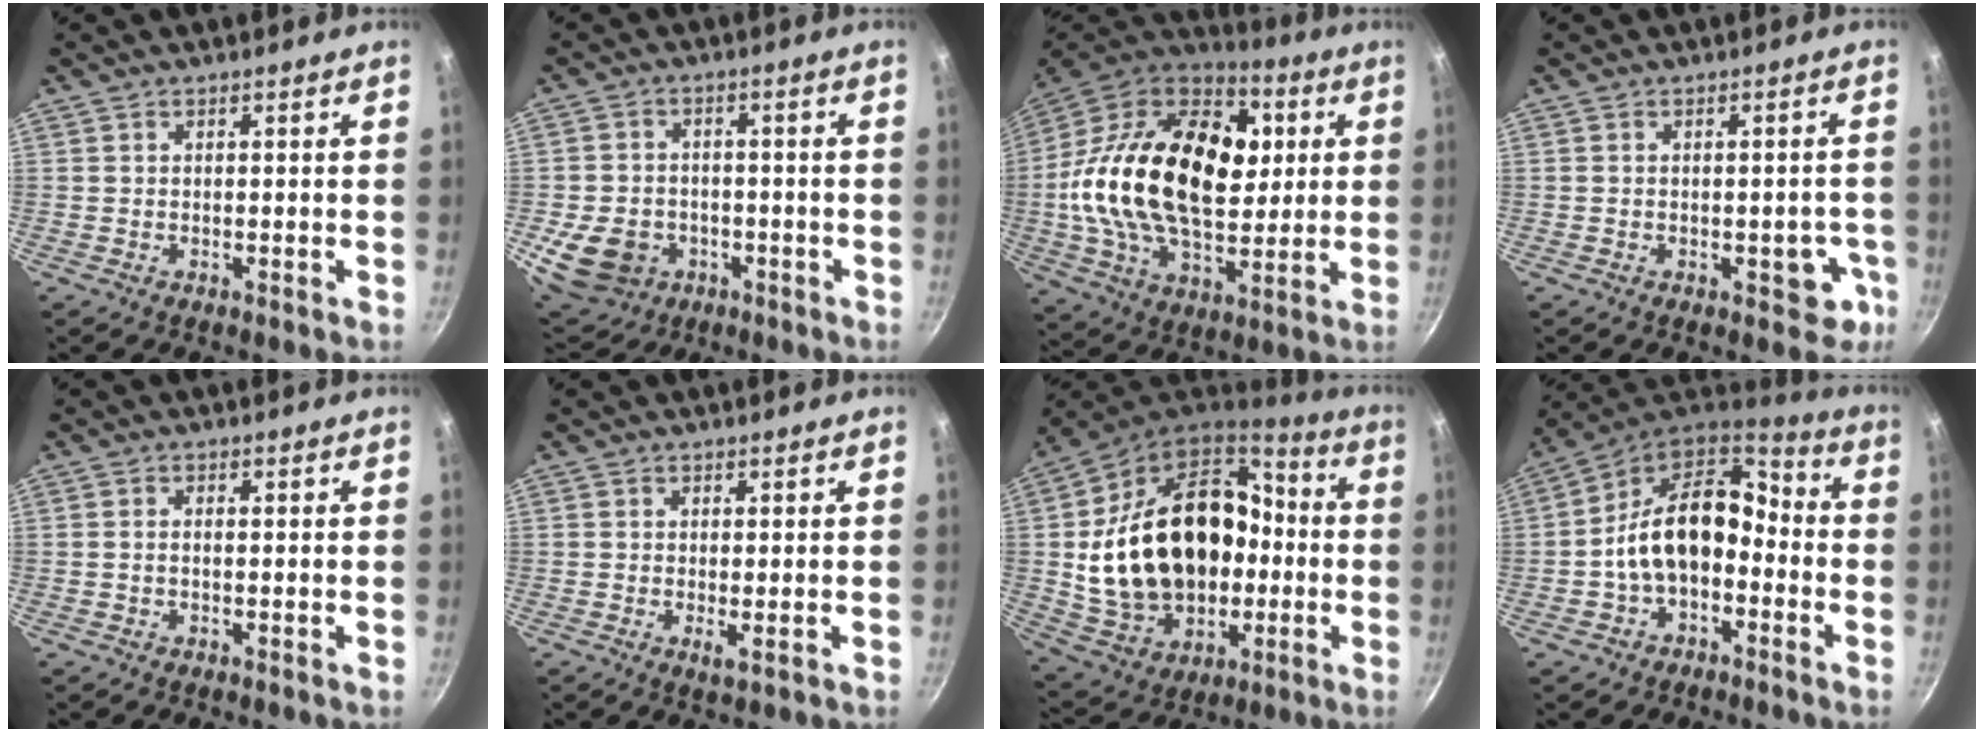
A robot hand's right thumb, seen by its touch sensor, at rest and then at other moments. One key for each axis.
{"total": 11.7, "fx": -3.5, "fy": 9.5, "fz": 6.0, "tx": -0.099, "ty": 0.019, "tz": -0.042}
{"total": 32.4, "fx": 3.9, "fy": 19.9, "fz": 25.2, "tx": -0.433, "ty": 0.018, "tz": 0.055}
{"total": 5.4, "fx": -1.9, "fy": 2.9, "fz": 4.1, "tx": -0.013, "ty": 0.014, "tz": -0.022}
{"total": 1.0, "fx": -0.1, "fy": 0.5, "fz": 0.9, "tx": -0.018, "ty": 0.004, "tz": -0.003}
{"total": 1.6, "fx": -0.3, "fy": 0.3, "fz": 1.6, "tx": -0.029, "ty": -0.008, "tz": -0.003}
{"total": 29.5, "fx": -1.0, "fy": 20.8, "fz": 20.9, "tx": -0.343, "ty": 0.050, "tz": 0.005}
{"total": 15.9, "fx": -2.7, "fy": 10.5, "fz": 11.7, "tx": -0.170, "ty": 0.058, "tz": -0.059}